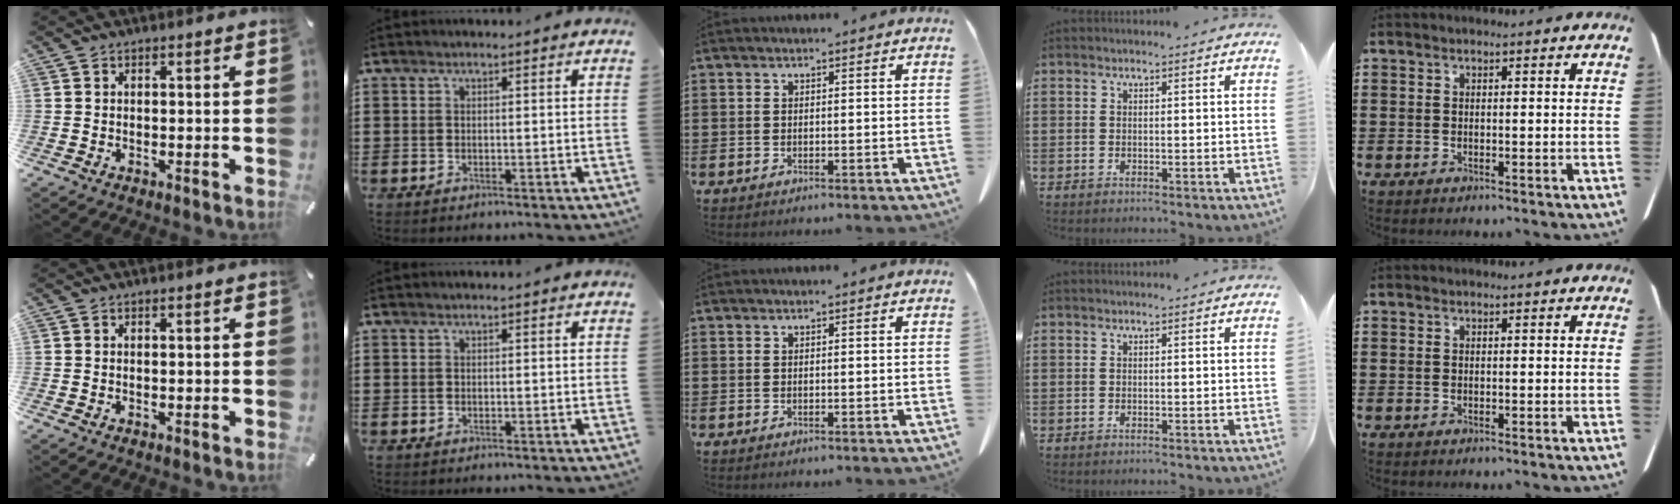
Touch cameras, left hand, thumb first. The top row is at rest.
{}